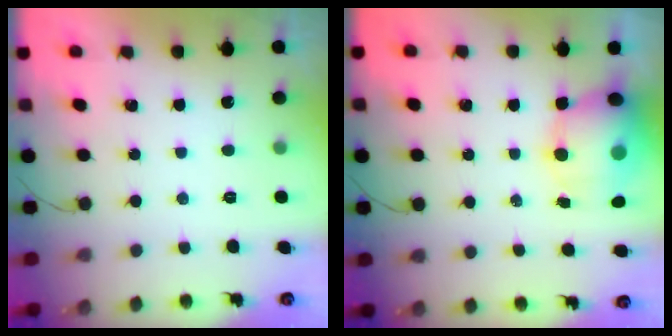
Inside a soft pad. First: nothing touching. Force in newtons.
{"total": 13.4, "press": 12.9, "slide": 3.5}